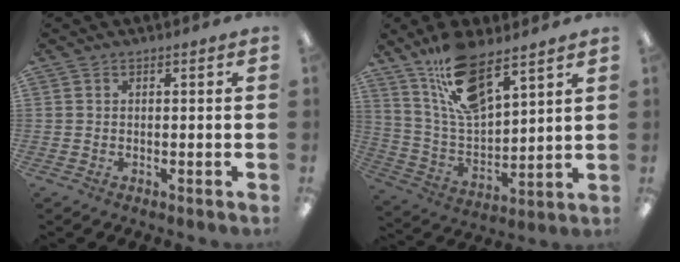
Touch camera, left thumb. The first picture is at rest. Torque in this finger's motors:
{"motor_torque": [0.38, 0.31, 1.57, -1.20, 0.12]}